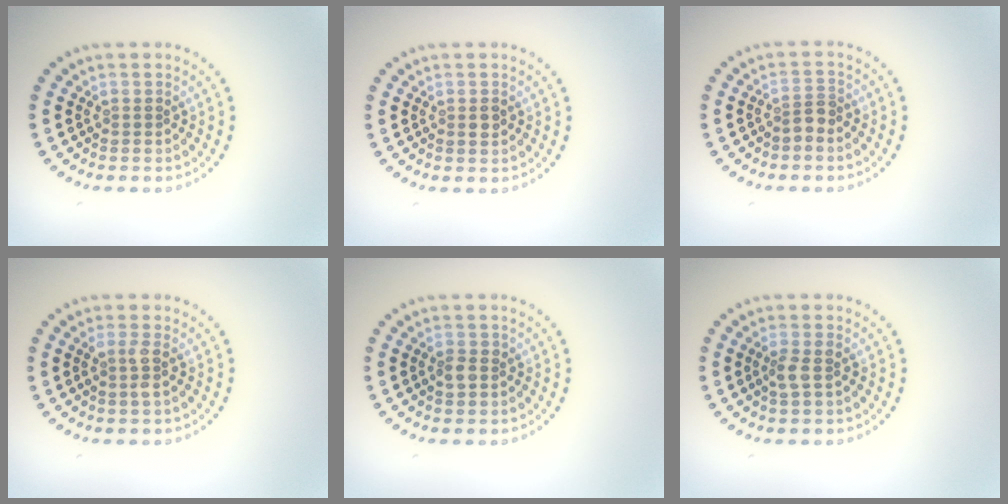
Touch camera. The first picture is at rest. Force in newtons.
{"total": 1.0, "press": 1.0, "slide": 0.3}
{"total": 1.4, "press": 1.1, "slide": 0.9}
{"total": 1.5, "press": 1.2, "slide": 0.8}
{"total": 1.3, "press": 1.2, "slide": 0.2}
{"total": 1.7, "press": 1.6, "slide": 0.5}